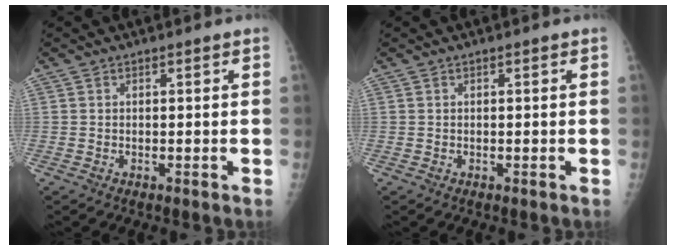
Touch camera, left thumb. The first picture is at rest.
{"total": 0.0}